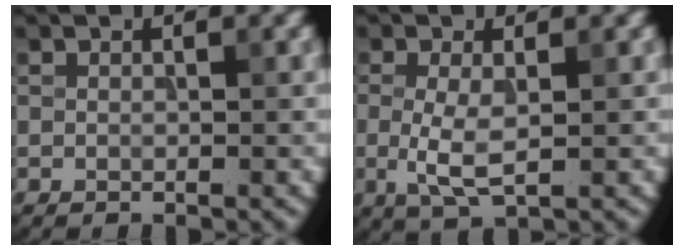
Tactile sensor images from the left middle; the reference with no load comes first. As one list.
[{"total": 2.9, "force": [-0.2, 0.8, 2.8], "torque": [-0.066, -0.002, 0.000]}]